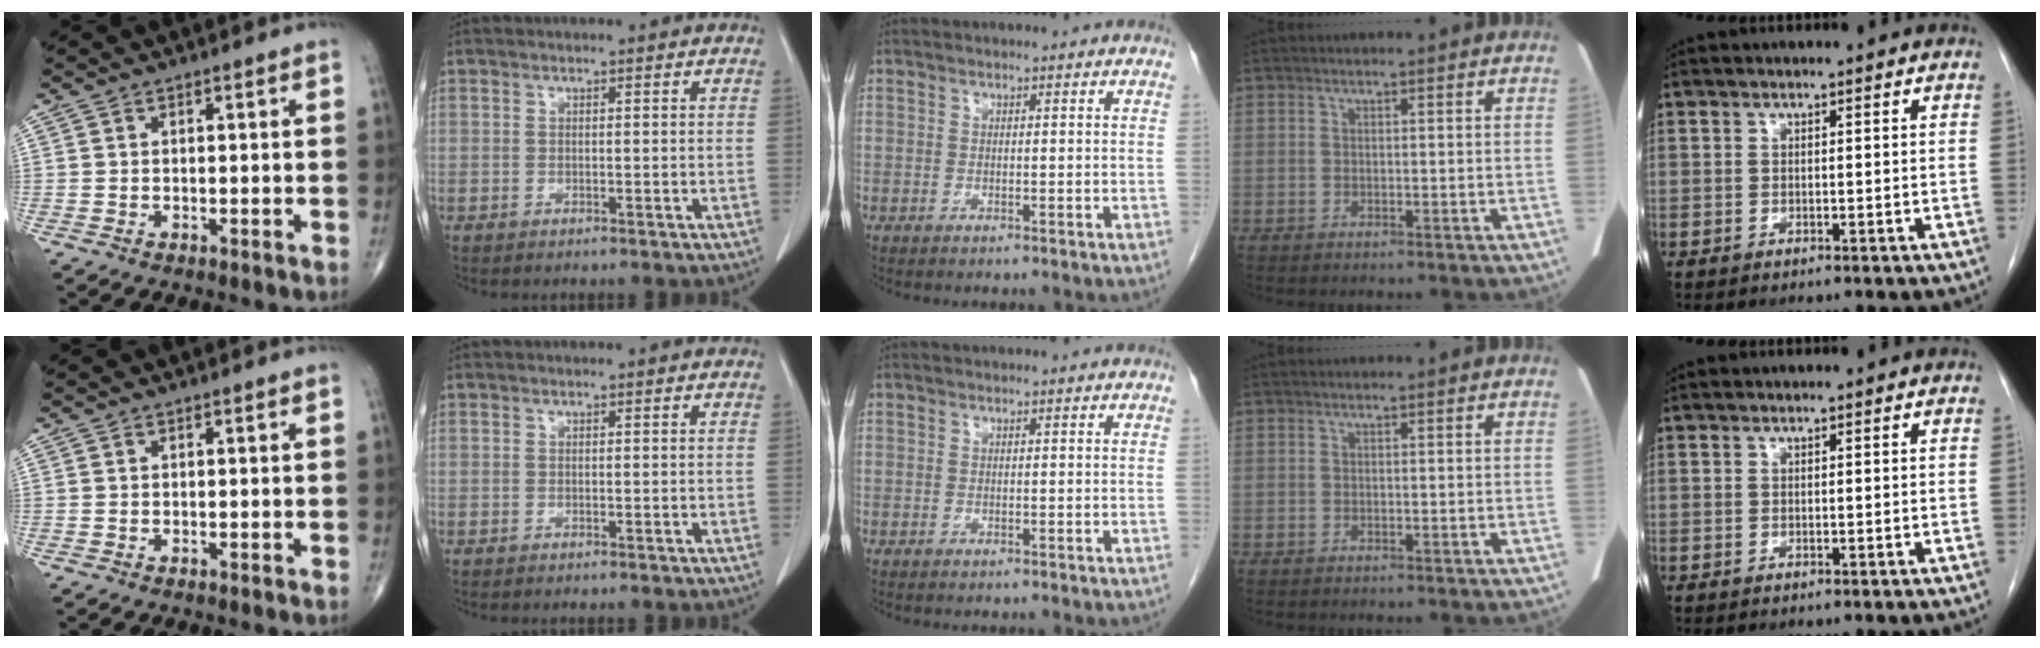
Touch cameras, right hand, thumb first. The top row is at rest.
{}